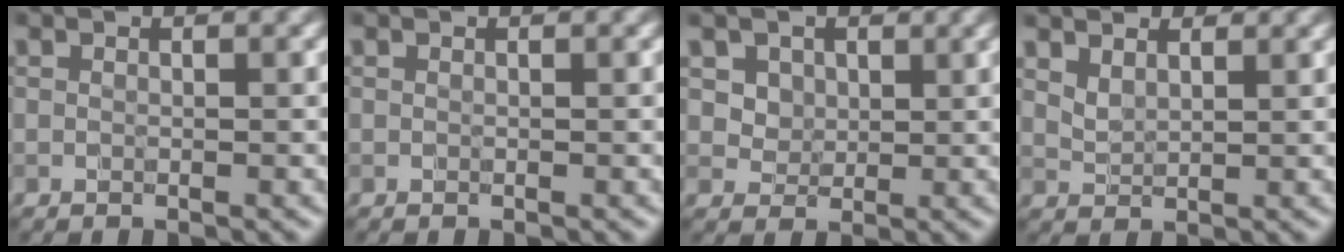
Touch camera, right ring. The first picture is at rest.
{"total": 0.0}
{"total": 4.1, "force": [2.3, 3.0, 1.6], "torque": [-0.045, -0.001, 0.044]}
{"total": 3.3, "force": [2.7, 1.5, 1.3], "torque": [-0.045, 0.003, 0.052]}